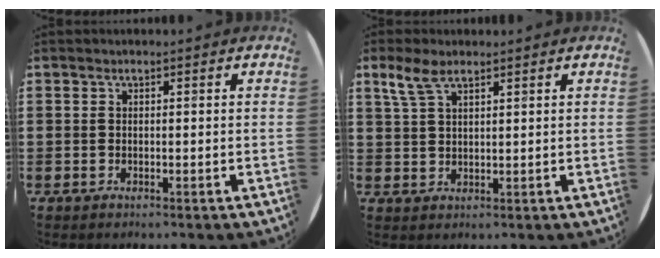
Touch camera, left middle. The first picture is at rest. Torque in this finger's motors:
{"motor_torque": [0.00, 0.00, 0.20, 0.06]}